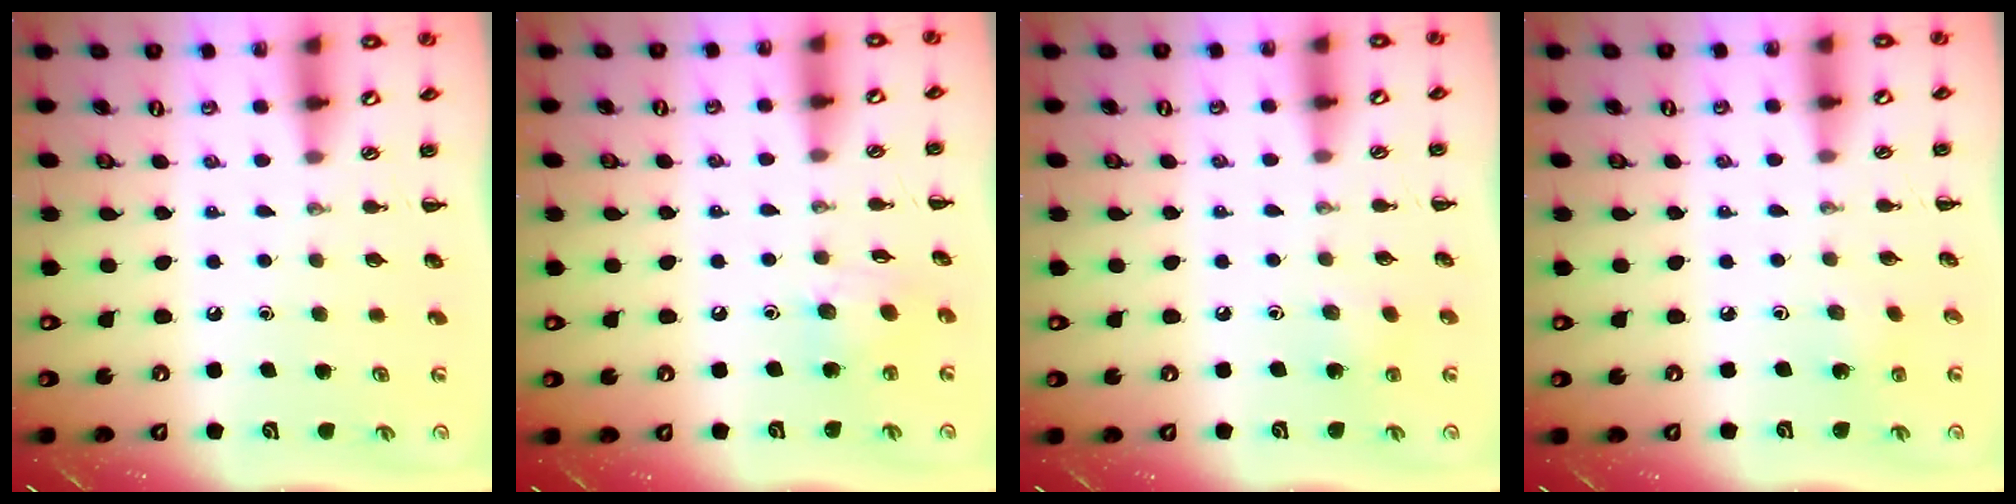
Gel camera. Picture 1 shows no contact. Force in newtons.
{"total": 6.5, "press": 6.5, "slide": 0.8}
{"total": 5.6, "press": 5.4, "slide": 1.4}
{"total": 1.1, "press": 1.0, "slide": 0.5}